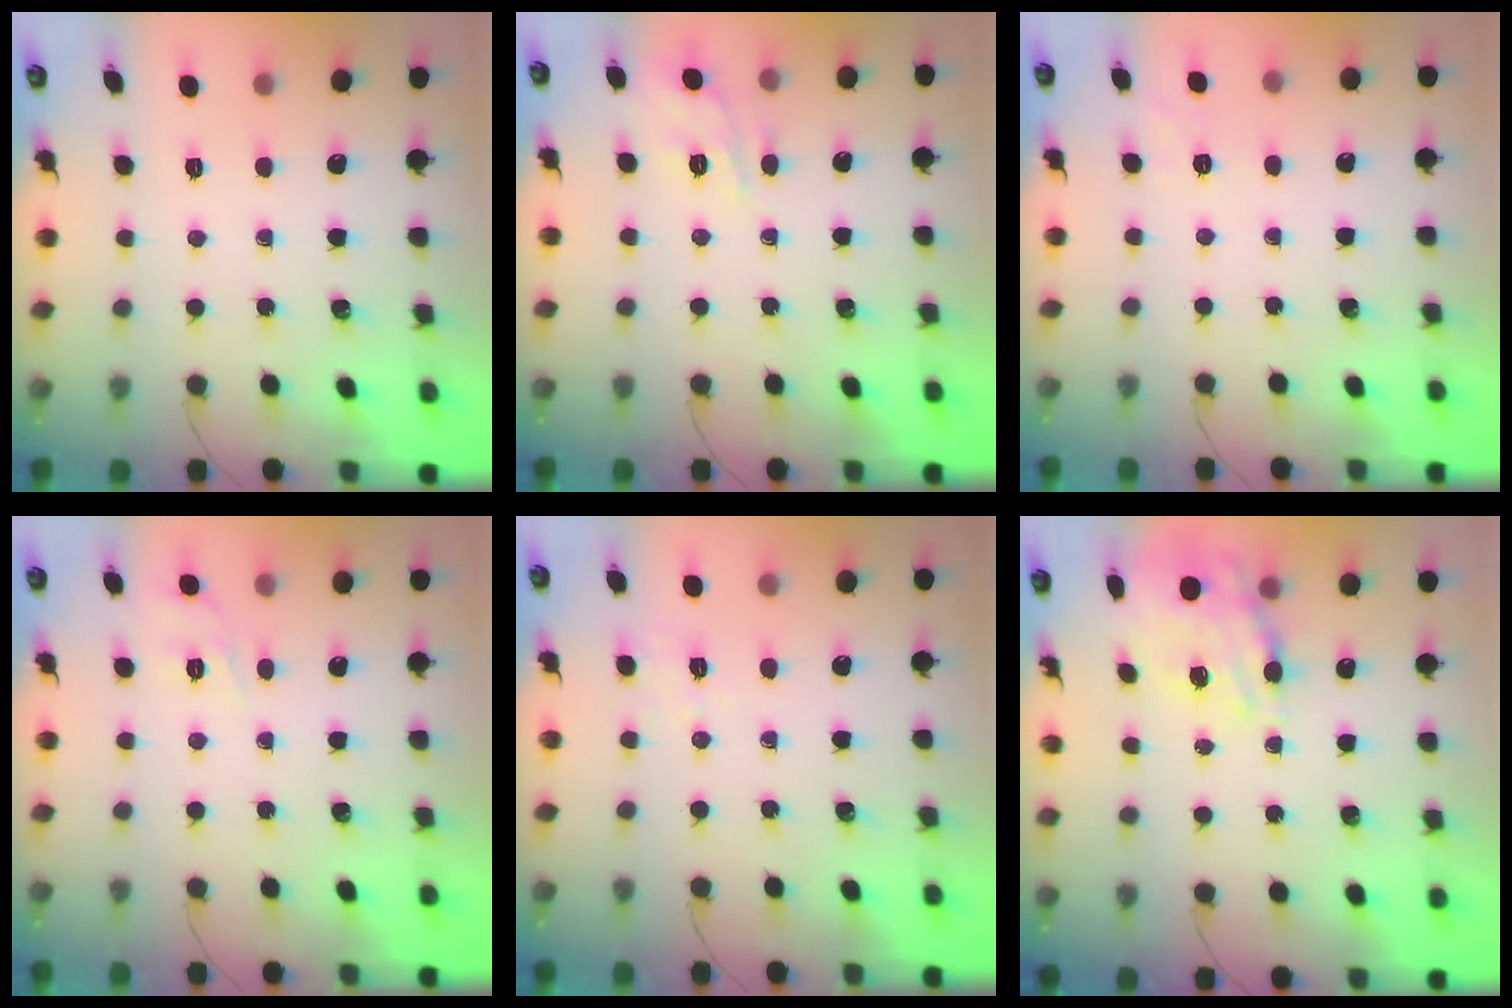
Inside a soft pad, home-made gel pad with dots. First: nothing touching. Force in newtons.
{"total": 4.0, "press": 3.9, "slide": 0.9}
{"total": 1.9, "press": 1.1, "slide": 1.6}
{"total": 6.5, "press": 6.3, "slide": 1.6}
{"total": 2.7, "press": 2.0, "slide": 1.8}
{"total": 14.5, "press": 13.9, "slide": 4.0}